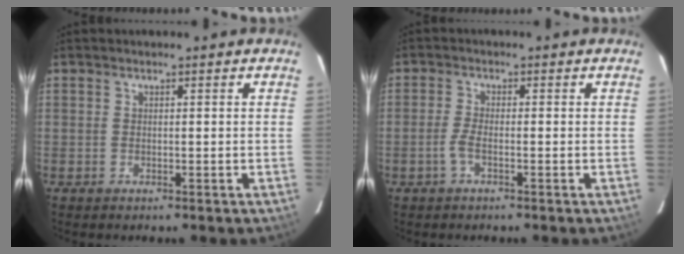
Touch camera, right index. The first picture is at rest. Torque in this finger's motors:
{"motor_torque": [-0.04, 0.02, 0.10, 0.00]}